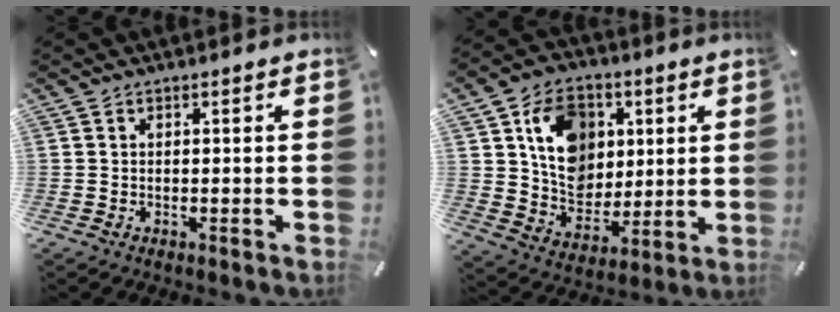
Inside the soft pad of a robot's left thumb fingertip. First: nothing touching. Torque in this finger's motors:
{"motor_torque": [0.93, 1.18, 1.29, -1.44, 0.54]}